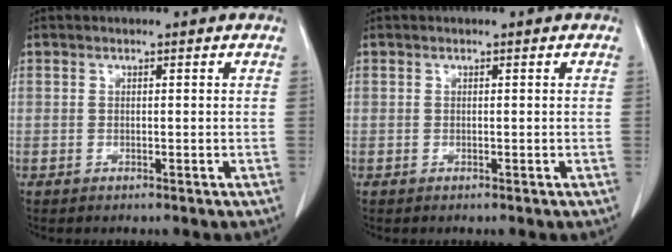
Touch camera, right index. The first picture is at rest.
{"total": 0.0}